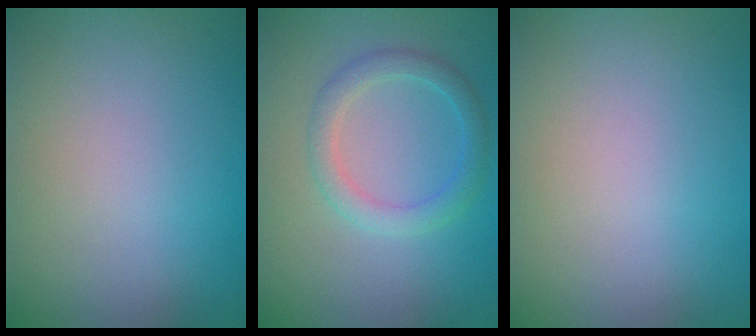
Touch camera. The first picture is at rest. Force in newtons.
{"total": 2.6, "press": 2.6, "slide": 0.2}
{"total": 0.0}